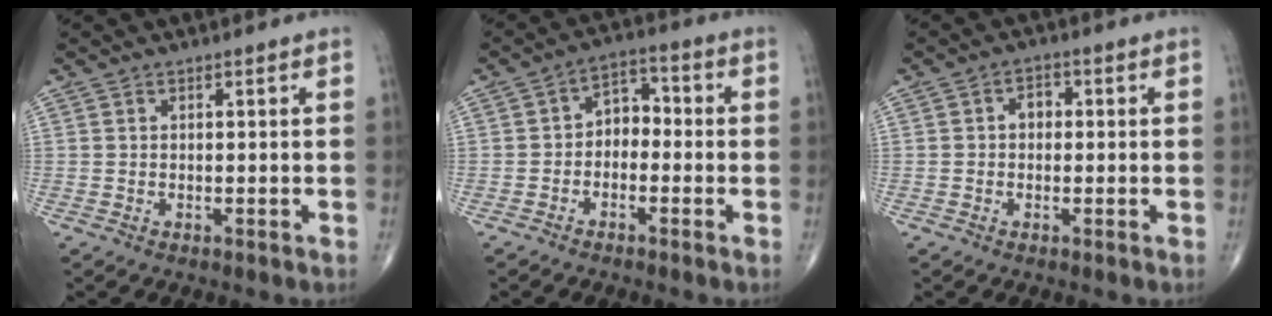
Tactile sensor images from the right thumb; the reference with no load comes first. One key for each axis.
{"total": 5.6, "fx": -1.0, "fy": 4.0, "fz": 3.7, "tx": -0.035, "ty": 0.031, "tz": -0.034}
{"total": 2.8, "fx": 0.1, "fy": 2.1, "fz": 1.8, "tx": -0.016, "ty": 0.013, "tz": -0.004}